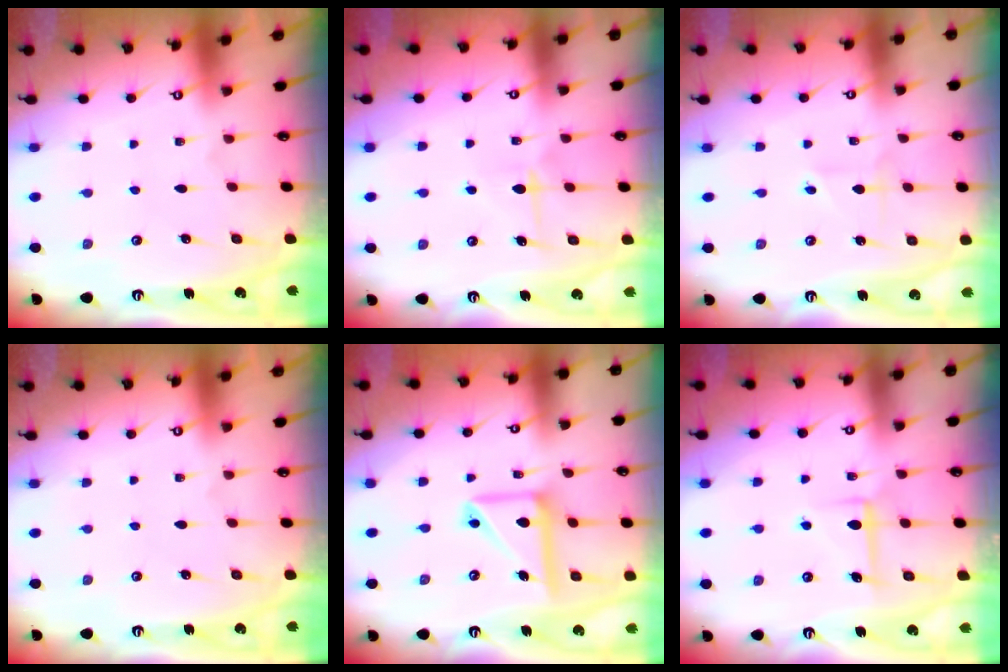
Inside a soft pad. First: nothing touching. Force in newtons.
{"total": 6.8, "press": 6.7, "slide": 0.8}
{"total": 2.4, "press": 2.2, "slide": 0.9}
{"total": 0.0}
{"total": 13.8, "press": 13.7, "slide": 1.7}
{"total": 6.6, "press": 6.6, "slide": 0.3}